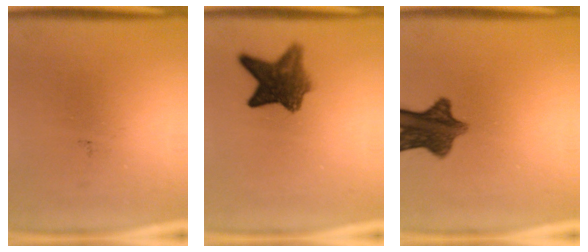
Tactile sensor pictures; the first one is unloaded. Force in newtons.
{"total": 7.5}
{"total": 9.2}